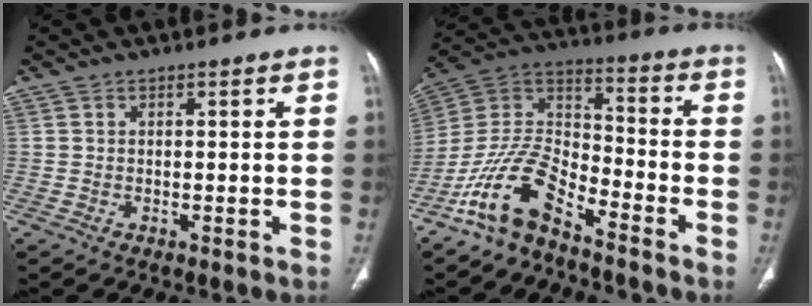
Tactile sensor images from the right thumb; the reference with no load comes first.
{"total": 13.2, "force": [-9.4, 5.4, 7.6], "torque": [-0.139, 0.082, -0.188]}